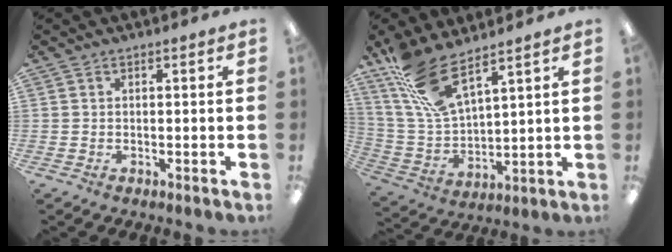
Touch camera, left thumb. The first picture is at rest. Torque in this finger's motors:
{"motor_torque": [1.14, 1.15, 1.44, -1.33, 0.37]}